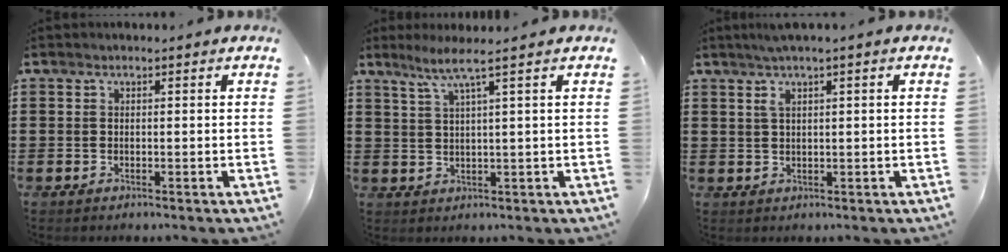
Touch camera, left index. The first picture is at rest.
{"total": 4.2, "force": [2.2, -0.7, 3.5], "torque": [-0.075, -0.002, 0.035]}
{"total": 1.8, "force": [0.7, 0.0, 1.7], "torque": [-0.032, 0.000, 0.012]}